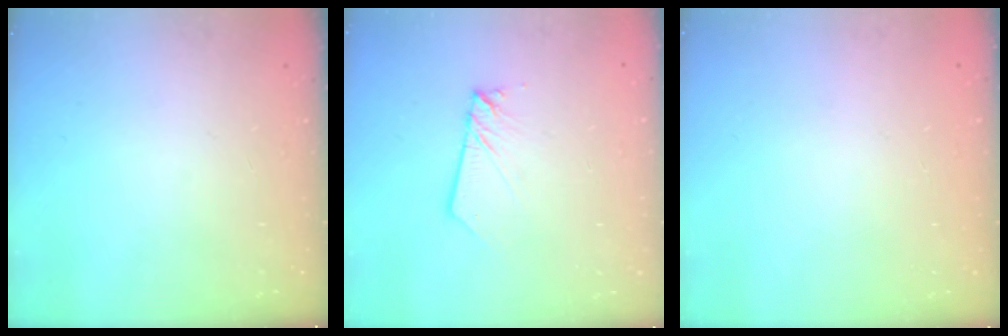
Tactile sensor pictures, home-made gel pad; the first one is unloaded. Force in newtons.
{"total": 3.0, "press": 3.0, "slide": 0.4}
{"total": 0.0}